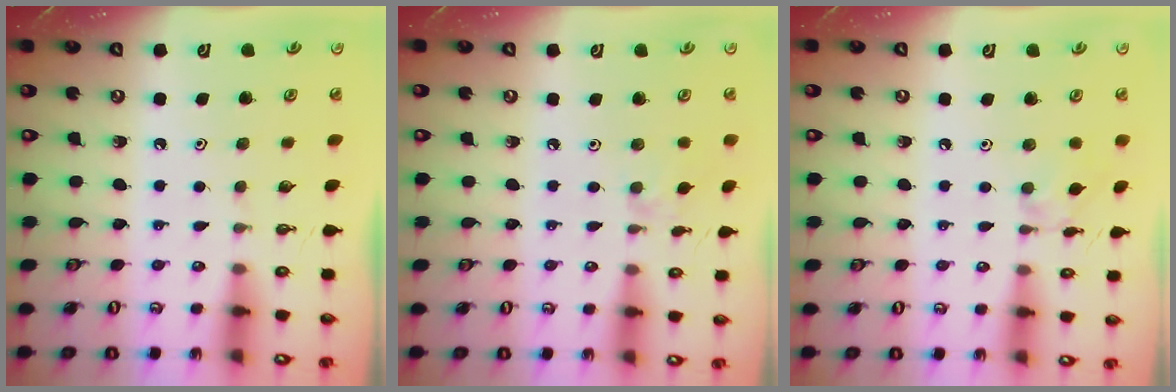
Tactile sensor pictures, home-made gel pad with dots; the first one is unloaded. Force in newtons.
{"total": 2.5, "press": 2.5, "slide": 0.5}
{"total": 4.9, "press": 4.9, "slide": 0.6}